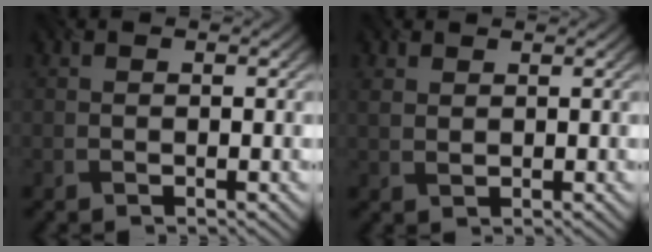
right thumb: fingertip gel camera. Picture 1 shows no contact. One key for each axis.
{"total": 1.4, "fx": 1.3, "fy": 0.4, "fz": 0.2, "tx": -0.018, "ty": -0.002, "tz": 0.026}